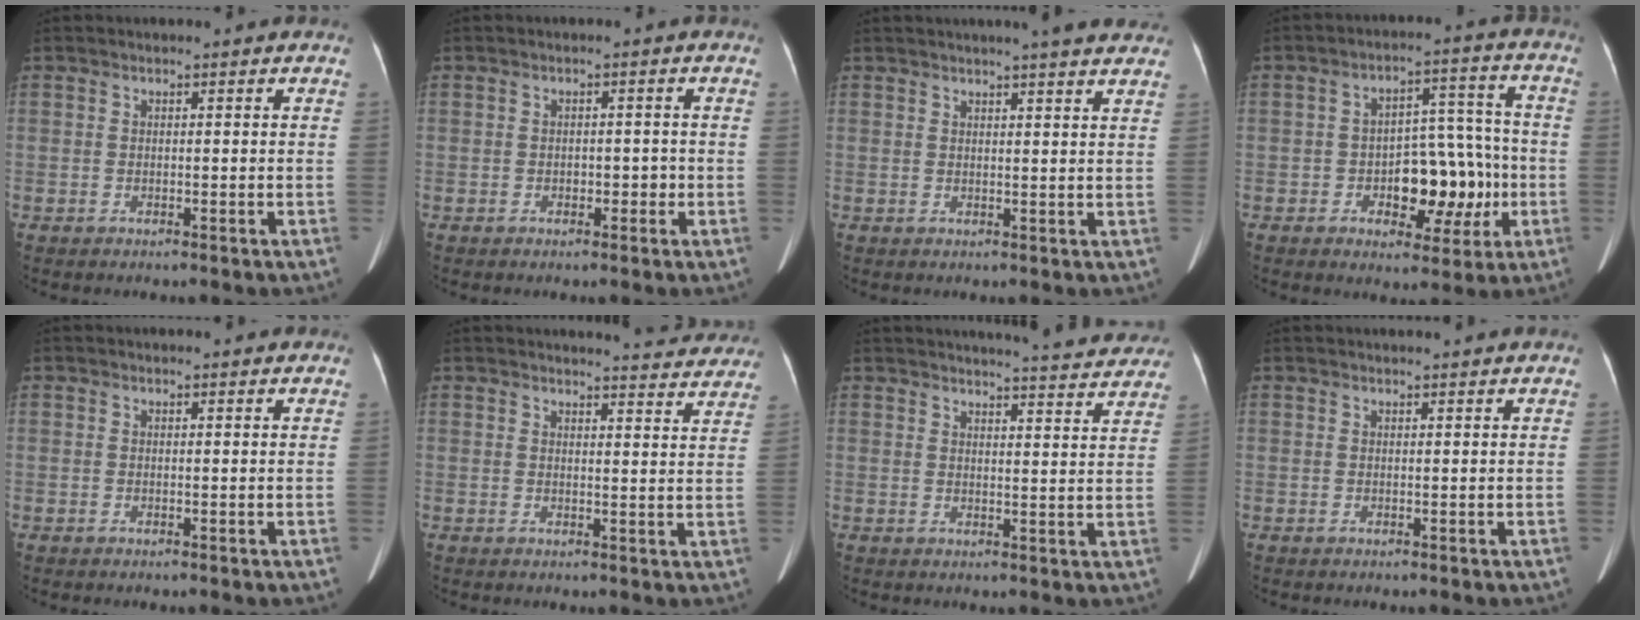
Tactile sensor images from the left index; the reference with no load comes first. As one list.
[{"total": 1.9, "force": [-0.6, 1.2, 1.3], "torque": [-0.017, 0.009, -0.007]}, {"total": 9.4, "force": [8.2, 0.4, 4.6], "torque": [-0.056, 0.014, 0.082]}, {"total": 10.9, "force": [-2.8, 5.8, 8.8], "torque": [-0.122, 0.033, -0.033]}, {"total": 1.2, "force": [1.1, 0.3, 0.3], "torque": [-0.012, 0.005, 0.010]}, {"total": 10.5, "force": [10.3, 1.2, 1.6], "torque": [-0.001, -0.028, 0.097]}, {"total": 15.9, "force": [15.2, 1.6, 4.2], "torque": [-0.046, -0.030, 0.165]}, {"total": 3.5, "force": [3.3, -0.3, 1.1], "torque": [-0.013, 0.018, 0.038]}]